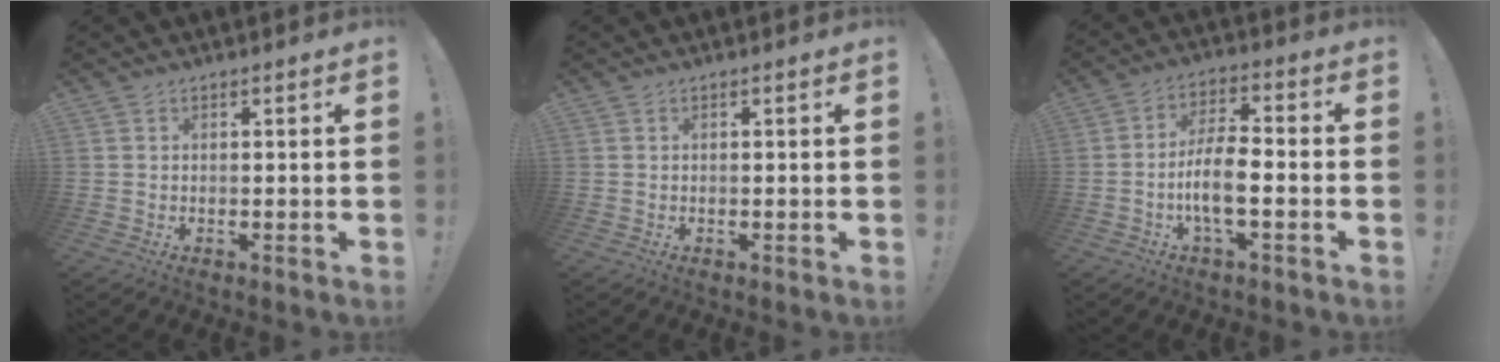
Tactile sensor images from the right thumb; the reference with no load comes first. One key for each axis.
{"total": 0.0}
{"total": 10.3, "fx": -3.4, "fy": 3.6, "fz": 9.1, "tx": -0.180, "ty": 0.010, "tz": -0.062}